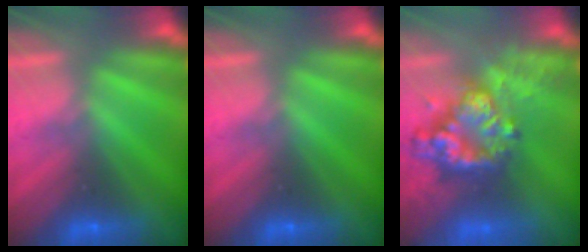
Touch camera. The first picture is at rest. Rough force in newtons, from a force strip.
{"total": 0.0}
{"total": 6.8}